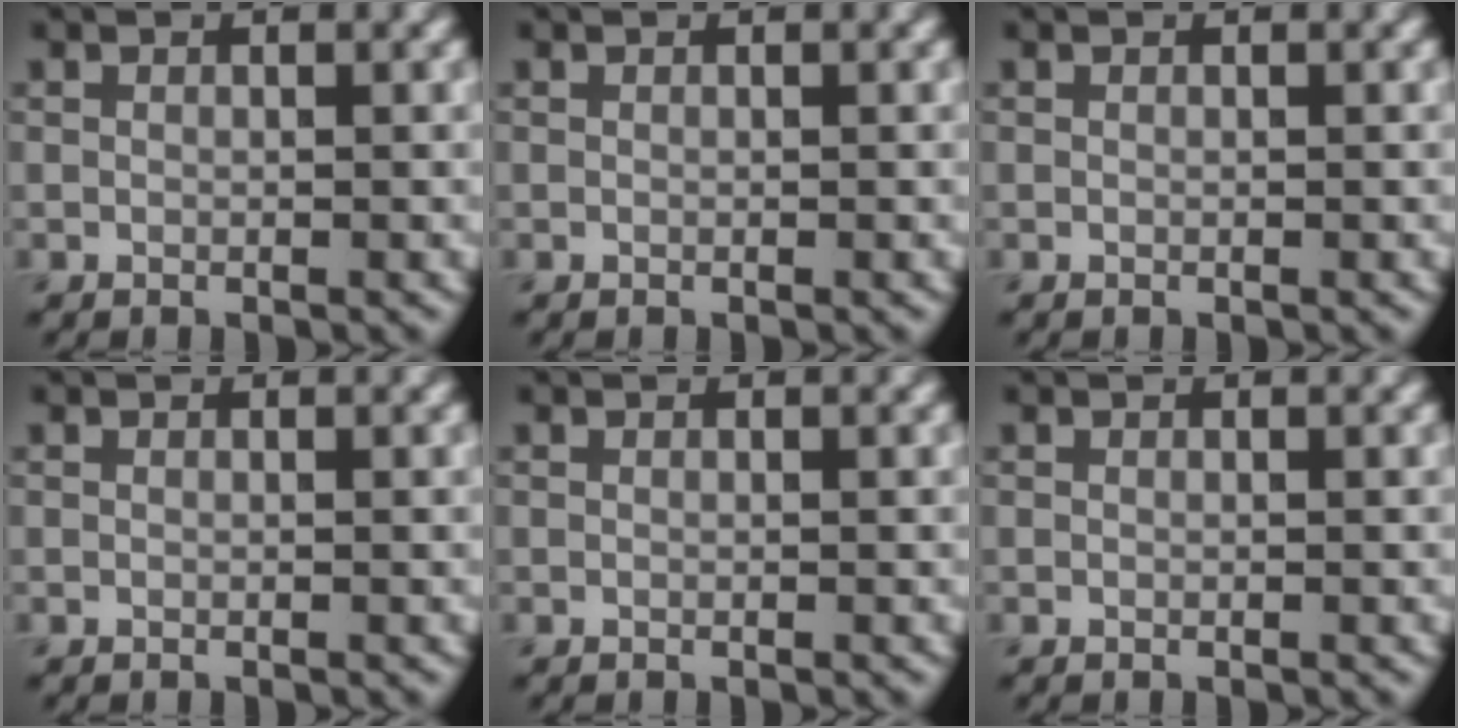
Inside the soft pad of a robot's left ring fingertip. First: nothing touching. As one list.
[{"total": 0.0}, {"total": 0.0}, {"total": 0.0}, {"total": 0.0}, {"total": 0.0}]